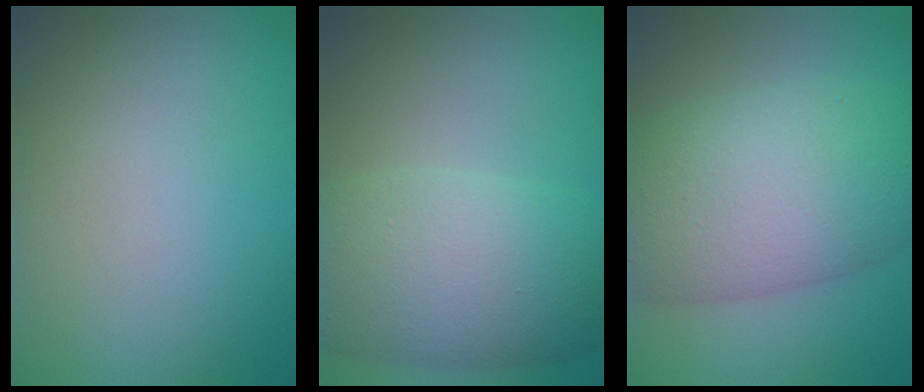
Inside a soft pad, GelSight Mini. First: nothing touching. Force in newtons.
{"total": 8.2, "press": 8.2, "slide": 0.3}
{"total": 10.3, "press": 10.3, "slide": 0.2}